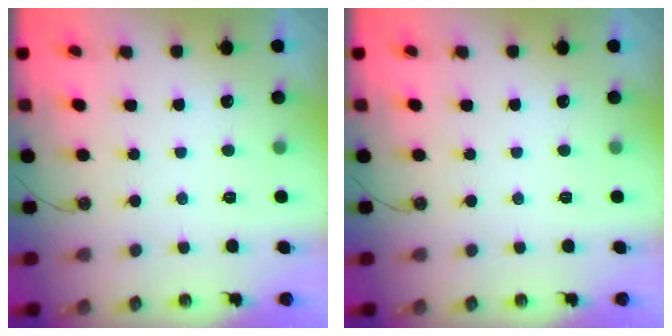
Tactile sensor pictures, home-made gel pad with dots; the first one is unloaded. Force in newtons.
{"total": 0.0}